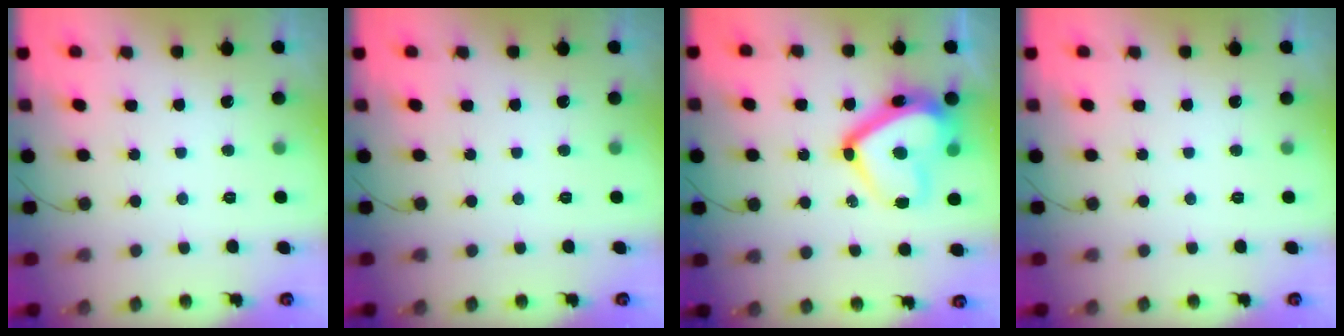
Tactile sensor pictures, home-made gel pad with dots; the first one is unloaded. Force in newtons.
{"total": 0.0}
{"total": 19.3, "press": 19.3, "slide": 1.3}
{"total": 0.0}